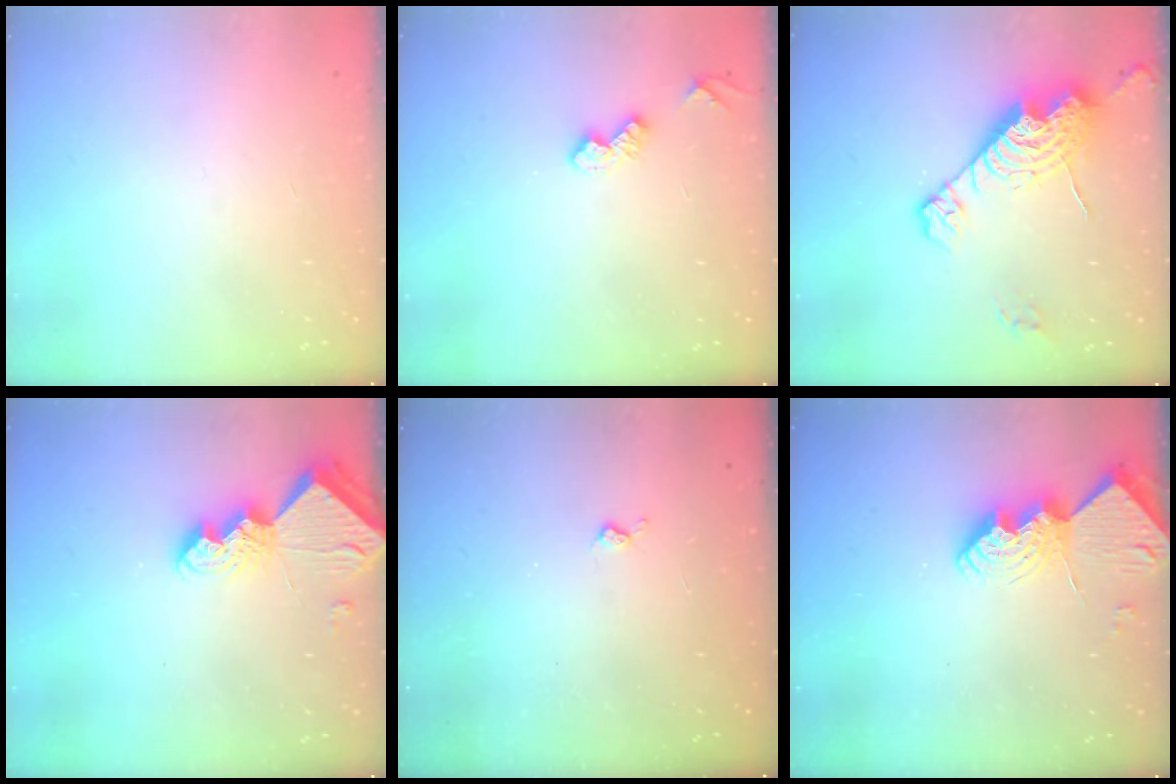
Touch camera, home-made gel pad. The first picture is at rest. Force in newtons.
{"total": 4.9, "press": 4.9, "slide": 0.8}
{"total": 15.4, "press": 15.3, "slide": 1.5}
{"total": 7.8, "press": 7.8, "slide": 0.8}
{"total": 2.8, "press": 2.7, "slide": 0.5}
{"total": 12.3, "press": 12.2, "slide": 1.2}